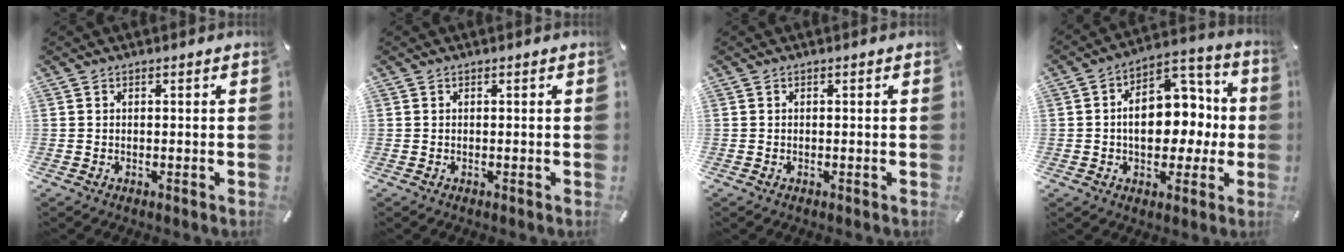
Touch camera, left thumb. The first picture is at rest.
{"total": 0.0}
{"total": 0.0}
{"total": 14.4, "force": [-0.2, 10.5, 9.8], "torque": [-0.118, 0.006, 0.002]}